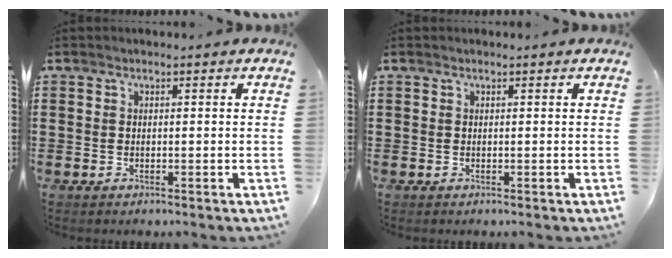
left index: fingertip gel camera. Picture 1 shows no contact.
{"total": 0.0}